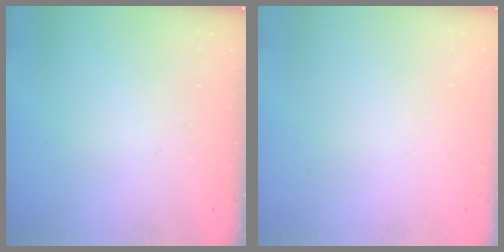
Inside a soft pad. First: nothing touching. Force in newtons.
{"total": 2.0, "press": 2.0, "slide": 0.1}